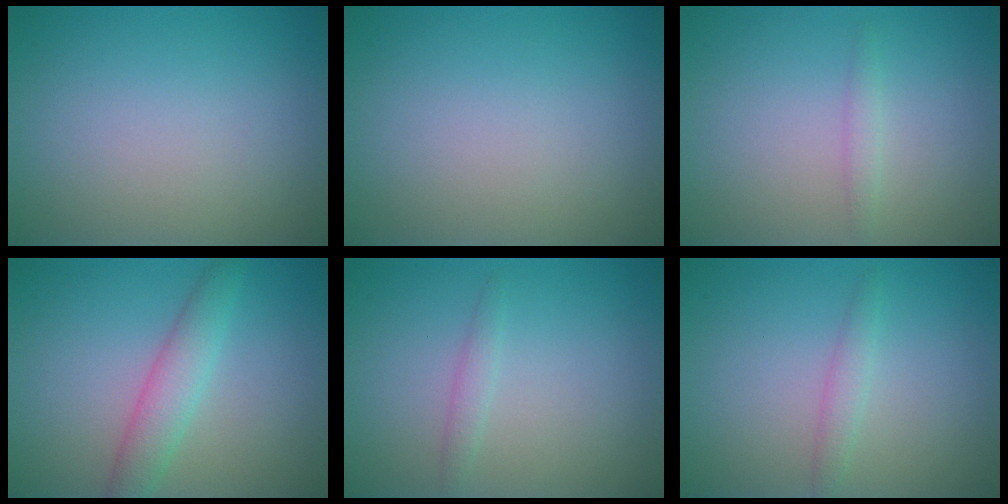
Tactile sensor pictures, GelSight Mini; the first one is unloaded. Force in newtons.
{"total": 0.0}
{"total": 0.9, "press": 0.9, "slide": 0.1}
{"total": 3.3, "press": 3.3, "slide": 0.1}
{"total": 1.0, "press": 1.0, "slide": 0.1}
{"total": 1.4, "press": 1.4, "slide": 0.0}